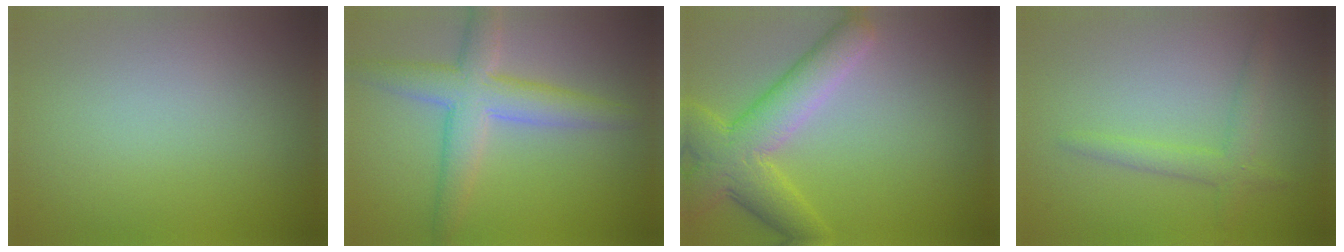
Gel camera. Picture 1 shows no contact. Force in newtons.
{"total": 5.3, "press": 5.3, "slide": 0.3}
{"total": 6.5, "press": 6.5, "slide": 0.5}
{"total": 1.3, "press": 1.3, "slide": 0.1}